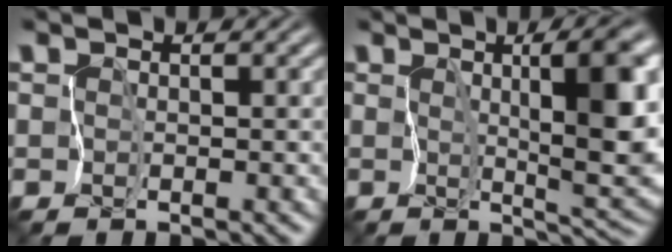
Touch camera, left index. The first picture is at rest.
{"total": 9.6, "force": [2.2, 2.8, 9.0], "torque": [-0.118, 0.002, 0.031]}